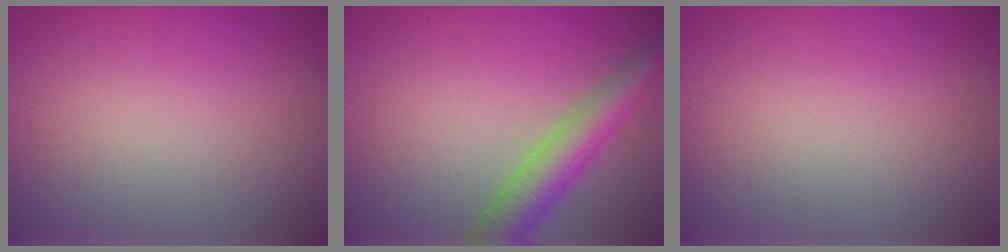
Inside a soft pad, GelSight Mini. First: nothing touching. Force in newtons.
{"total": 5.4, "press": 5.4, "slide": 0.2}
{"total": 0.0}